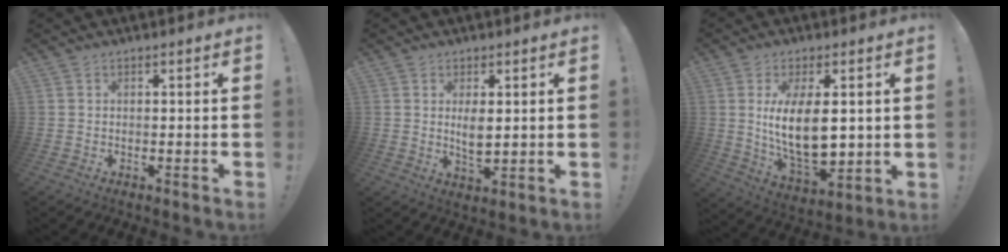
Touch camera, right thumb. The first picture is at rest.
{"total": 4.5, "force": [1.4, 2.0, 3.7], "torque": [-0.049, -0.013, 0.020]}
{"total": 15.8, "force": [2.1, 6.8, 14.1], "torque": [-0.258, -0.023, 0.029]}